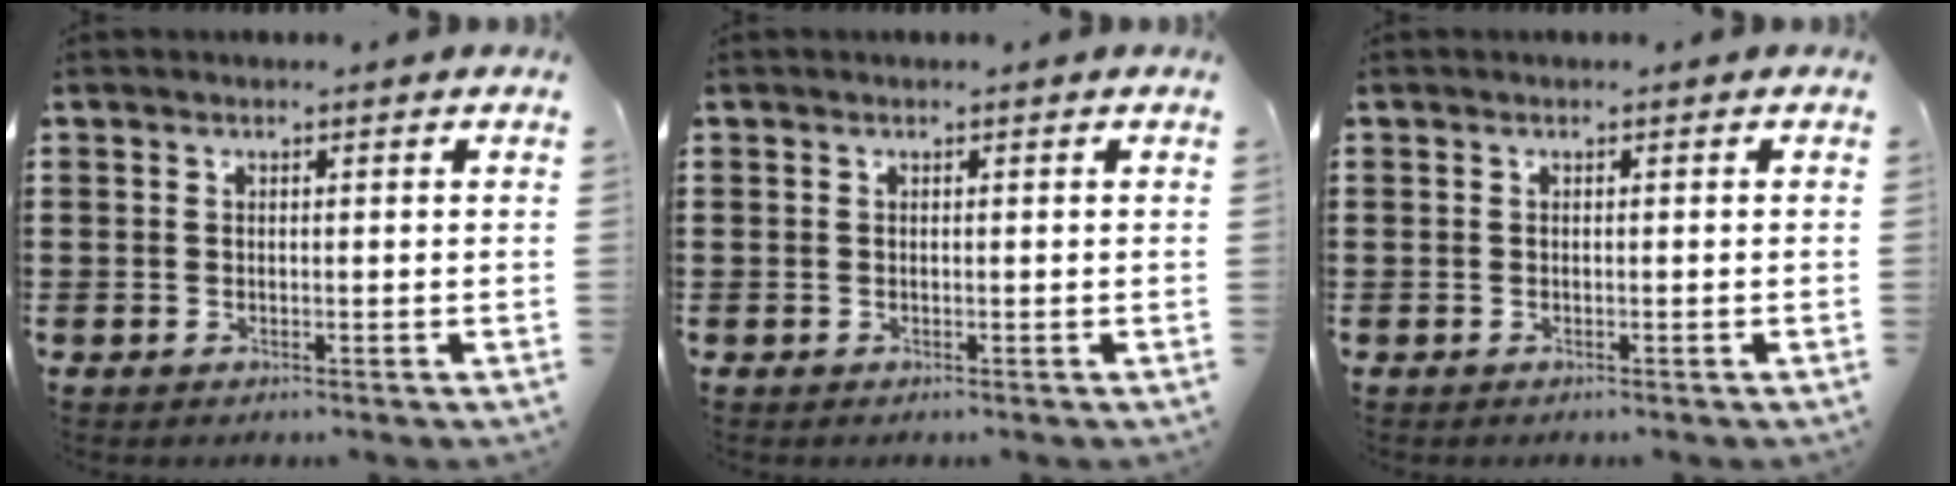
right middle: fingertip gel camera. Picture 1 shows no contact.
{"total": 0.0}
{"total": 0.0}